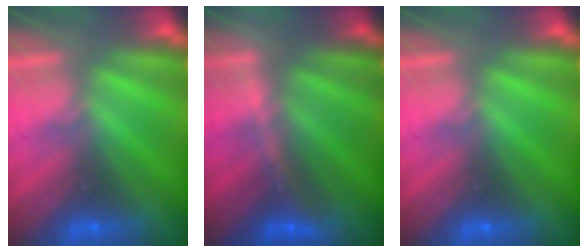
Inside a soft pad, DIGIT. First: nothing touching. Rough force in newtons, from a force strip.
{"total": 3.3}
{"total": 0.0}